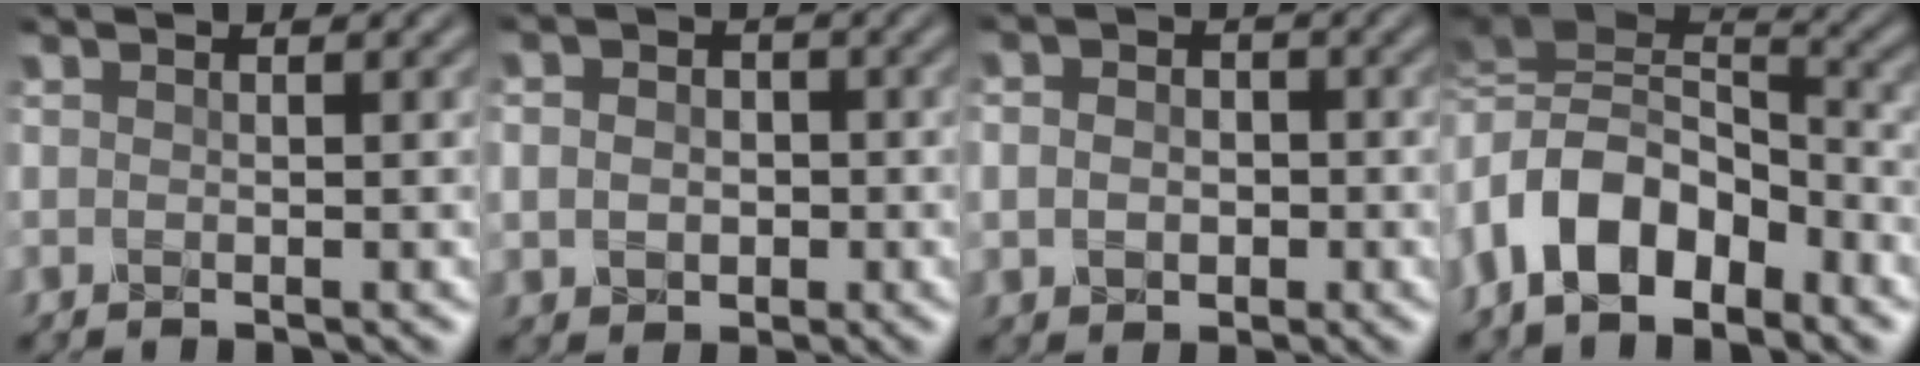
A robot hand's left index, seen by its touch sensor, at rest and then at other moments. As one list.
[{"total": 4.0, "force": [0.2, 3.5, 1.9], "torque": [-0.015, 0.015, -0.021]}, {"total": 3.4, "force": [0.0, 3.0, 1.7], "torque": [-0.015, 0.010, -0.023]}, {"total": 10.2, "force": [-3.4, 5.9, 7.6], "torque": [-0.132, 0.017, -0.069]}]